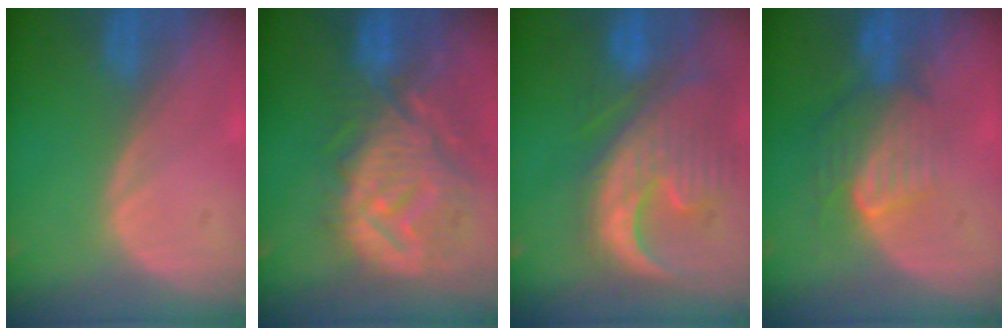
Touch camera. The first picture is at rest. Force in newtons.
{"total": 12.5, "press": 11.1, "slide": 5.7}
{"total": 13.4, "press": 11.4, "slide": 7.0}
{"total": 7.9, "press": 7.3, "slide": 3.1}